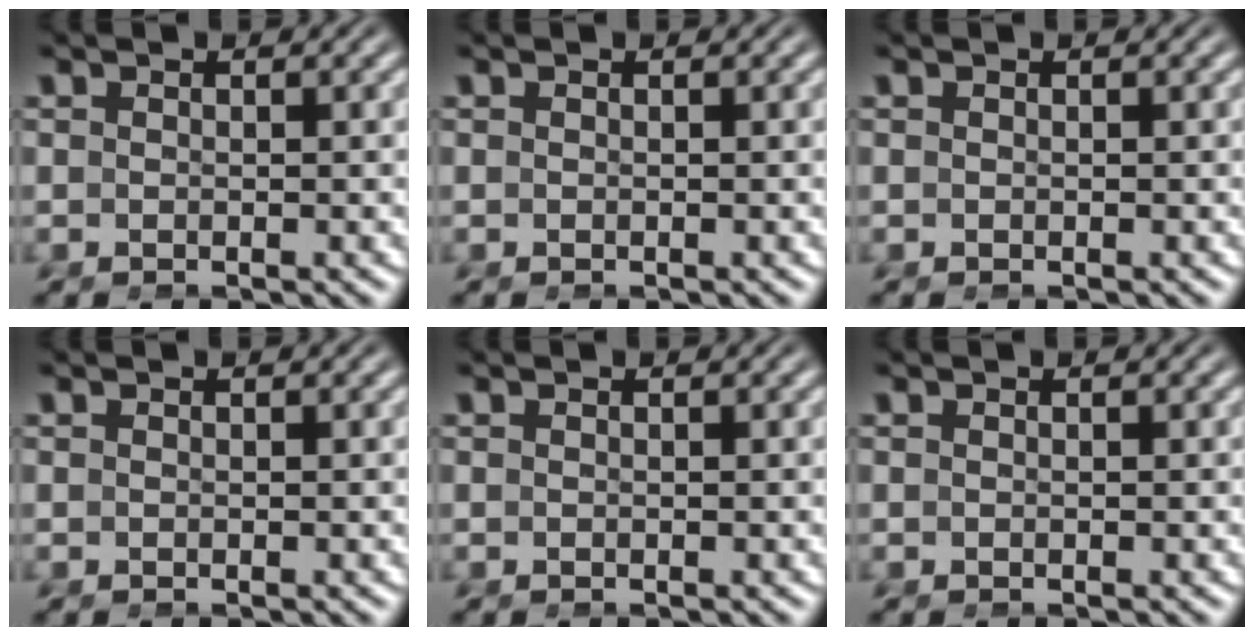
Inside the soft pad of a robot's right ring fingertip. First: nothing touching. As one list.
[{"total": 0.0}, {"total": 0.0}, {"total": 0.0}, {"total": 0.0}, {"total": 0.0}]